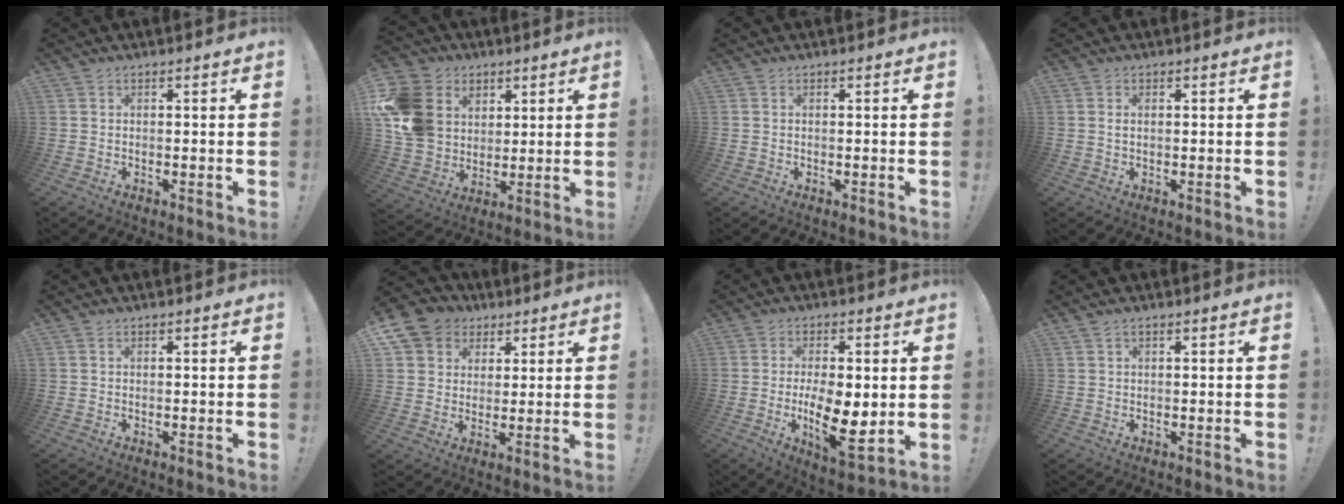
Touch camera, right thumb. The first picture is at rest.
{"total": 17.4, "force": [5.1, 14.5, 8.1], "torque": [-0.153, -0.015, 0.110]}
{"total": 0.0}
{"total": 1.1, "force": [0.4, 0.4, 0.9], "torque": [-0.013, -0.002, 0.006]}
{"total": 0.0}
{"total": 9.0, "force": [3.9, 7.8, 2.4], "torque": [-0.031, -0.025, 0.080]}
{"total": 13.3, "force": [-1.5, 6.2, 11.7], "torque": [-0.187, -0.016, -0.022]}
{"total": 1.1, "force": [0.6, 0.1, 0.9], "torque": [-0.023, 0.001, 0.013]}